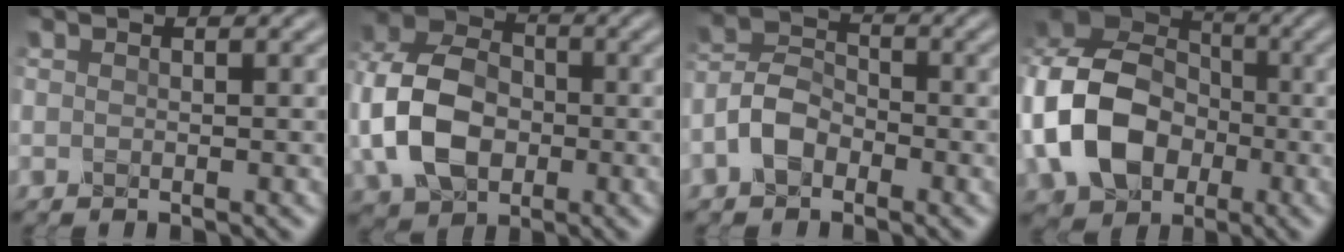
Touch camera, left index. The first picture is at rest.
{"total": 9.3, "force": [-1.4, 6.8, 6.2], "torque": [-0.149, 0.008, -0.038]}
{"total": 3.5, "force": [-1.9, 2.2, 2.0], "torque": [-0.046, 0.012, -0.045]}
{"total": 11.8, "force": [-2.6, 9.0, 7.3], "torque": [-0.164, -0.009, -0.055]}